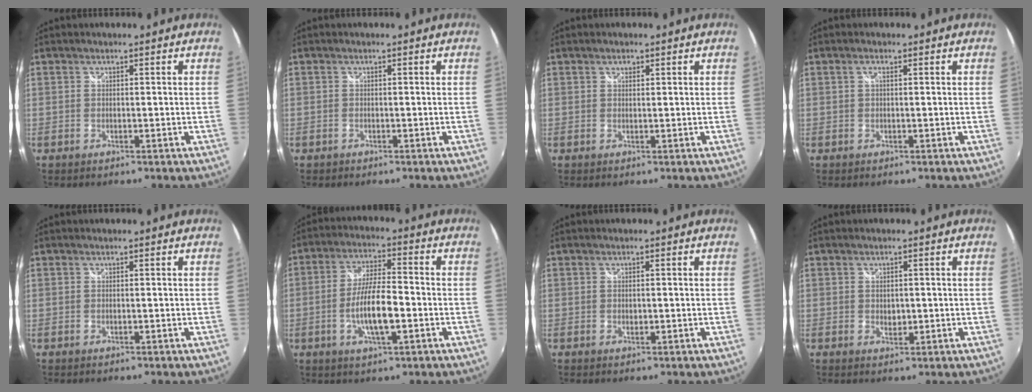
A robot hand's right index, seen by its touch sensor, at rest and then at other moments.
{"total": 0.7, "force": [-0.5, 0.5, 0.0], "torque": [-0.002, -0.002, -0.010]}
{"total": 0.8, "force": [0.5, 0.5, 0.2], "torque": [-0.002, 0.002, 0.007]}
{"total": 0.7, "force": [0.3, 0.1, 0.6], "torque": [-0.011, 0.002, 0.003]}
{"total": 0.0}
{"total": 9.3, "force": [-2.6, 2.4, 8.6], "torque": [-0.166, -0.003, -0.046]}
{"total": 0.7, "force": [0.0, 0.5, 0.4], "torque": [-0.006, -0.001, 0.001]}
{"total": 1.8, "force": [0.0, 1.4, 1.1], "torque": [-0.013, -0.001, 0.002]}